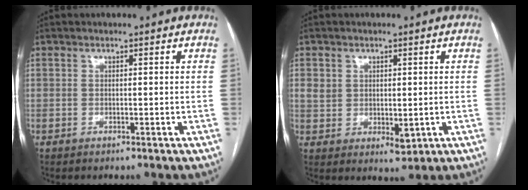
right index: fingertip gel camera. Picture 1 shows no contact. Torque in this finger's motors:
{"motor_torque": [0.49, 0.10, 0.11, 0.04]}